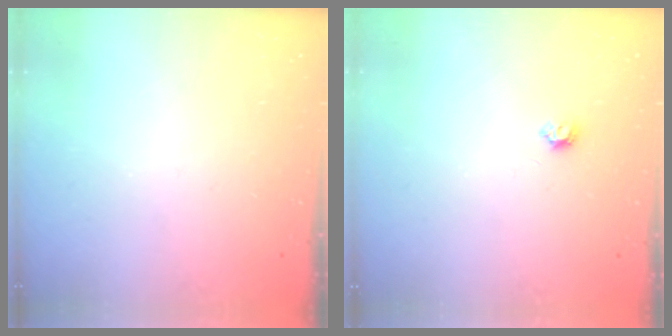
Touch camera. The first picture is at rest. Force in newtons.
{"total": 4.0, "press": 4.0, "slide": 0.6}